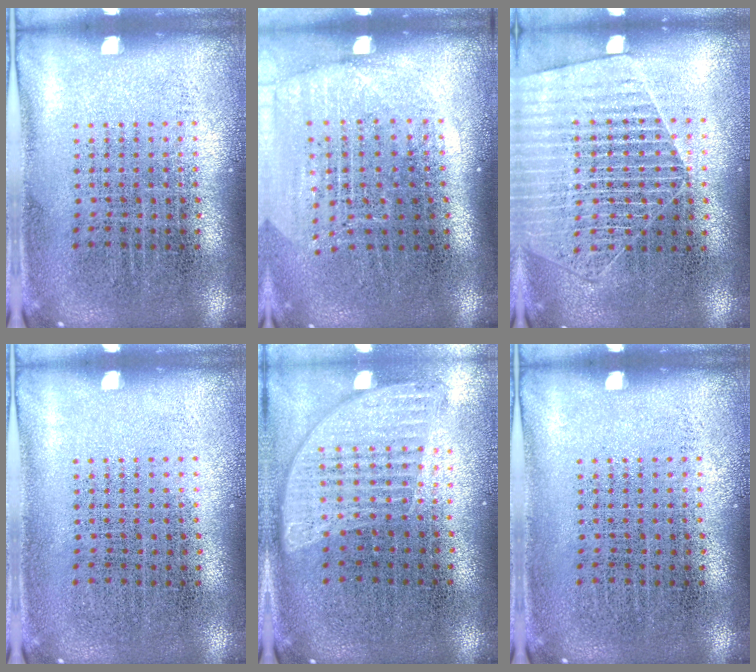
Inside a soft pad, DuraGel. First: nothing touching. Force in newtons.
{"total": 1.8, "press": 1.6, "slide": 0.9}
{"total": 1.8, "press": 1.6, "slide": 0.7}
{"total": 0.0}
{"total": 1.0, "press": 1.0, "slide": 0.1}
{"total": 0.0}